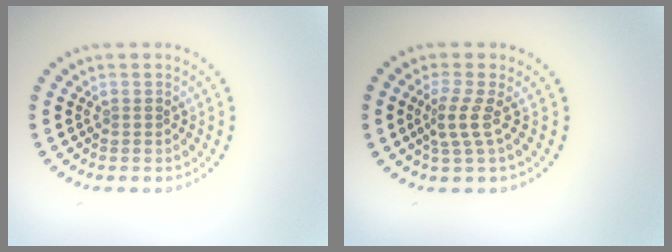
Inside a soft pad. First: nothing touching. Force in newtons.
{"total": 2.4, "press": 1.5, "slide": 1.8}